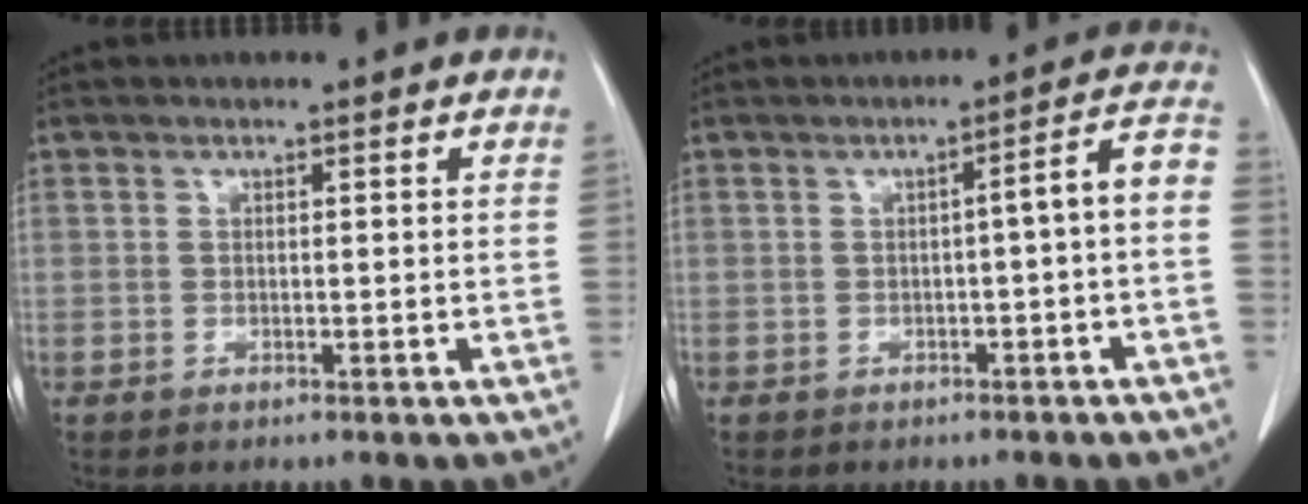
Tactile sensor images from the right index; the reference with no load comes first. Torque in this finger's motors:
{"motor_torque": [0.55, -0.31, 0.18, 0.06]}